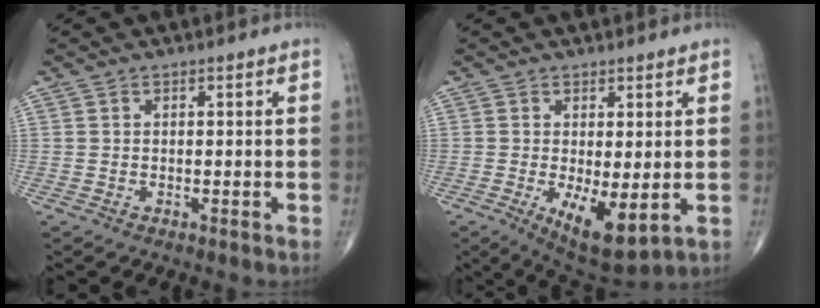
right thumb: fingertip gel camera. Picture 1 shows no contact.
{"total": 8.9, "force": [-1.7, 3.5, 8.0], "torque": [-0.118, -0.025, -0.015]}